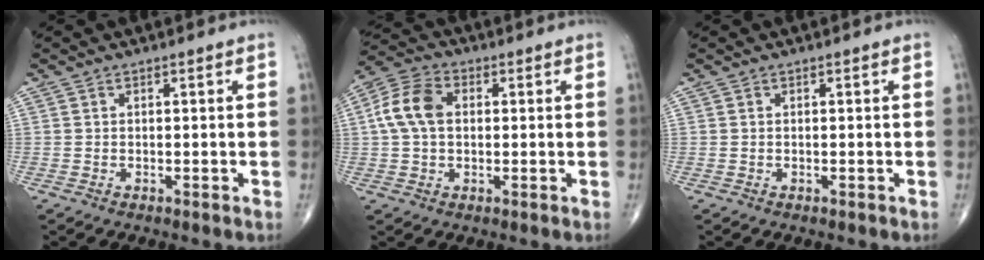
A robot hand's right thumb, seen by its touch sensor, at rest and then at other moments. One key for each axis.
{"total": 8.7, "fx": 1.0, "fy": 5.9, "fz": 6.4, "tx": -0.131, "ty": 0.023, "tz": 0.014}
{"total": 0.0}